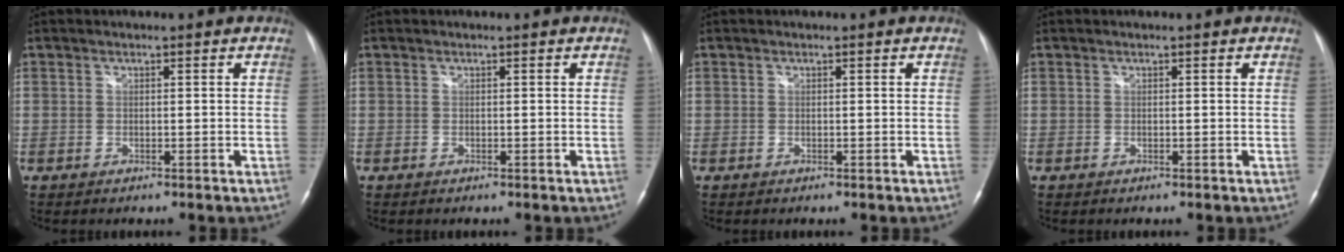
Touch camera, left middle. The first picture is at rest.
{"total": 0.0}
{"total": 0.0}
{"total": 0.0}